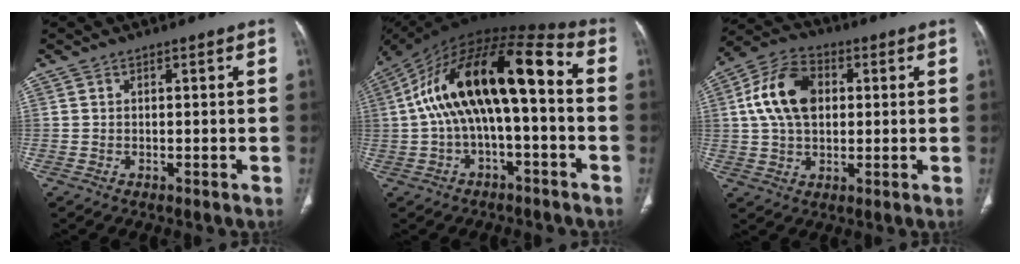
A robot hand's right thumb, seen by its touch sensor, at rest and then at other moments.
{"total": 21.2, "force": [0.3, 8.9, 19.2], "torque": [-0.335, 0.066, -0.002]}
{"total": 12.9, "force": [2.1, 8.6, 9.4], "torque": [-0.166, 0.016, 0.032]}